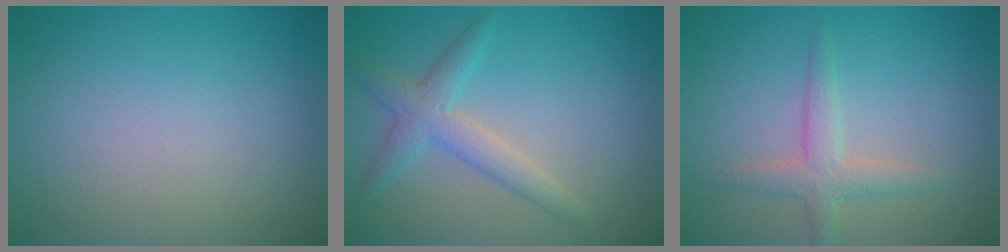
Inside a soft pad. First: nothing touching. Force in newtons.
{"total": 3.0, "press": 3.0, "slide": 0.1}
{"total": 2.5, "press": 2.4, "slide": 0.3}